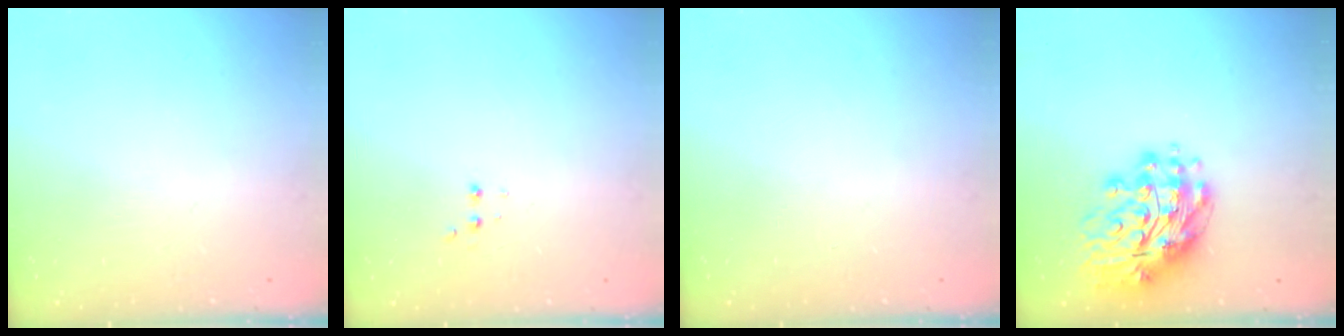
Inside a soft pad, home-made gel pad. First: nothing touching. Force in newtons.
{"total": 2.5, "press": 2.4, "slide": 0.8}
{"total": 0.0}
{"total": 14.3, "press": 14.2, "slide": 1.9}